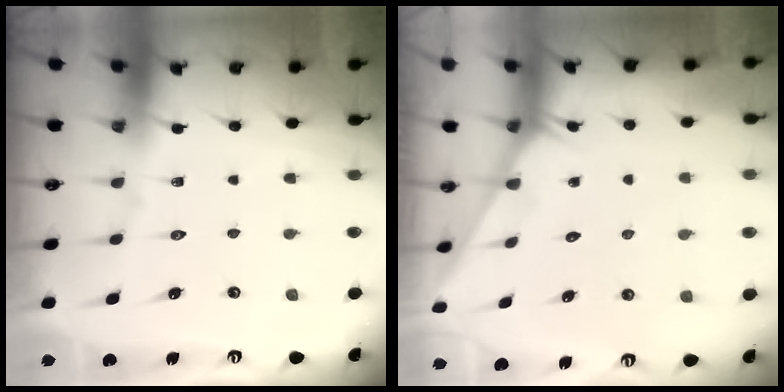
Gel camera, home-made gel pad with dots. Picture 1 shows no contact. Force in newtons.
{"total": 1.3, "press": 1.3, "slide": 0.1}